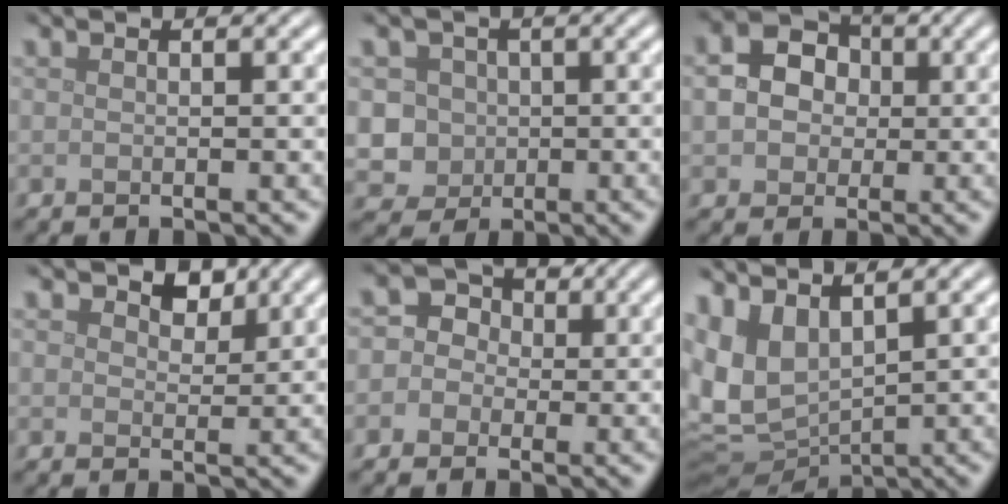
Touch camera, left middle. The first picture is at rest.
{"total": 5.1, "force": [0.0, 4.9, 1.6], "torque": [-0.018, 0.019, -0.009]}
{"total": 5.3, "force": [0.6, 4.4, 2.9], "torque": [-0.056, 0.014, -0.005]}
{"total": 2.1, "force": [1.5, 1.2, 1.0], "torque": [-0.015, -0.004, 0.018]}
{"total": 3.5, "force": [0.2, 3.3, 1.2], "torque": [0.000, 0.017, -0.022]}
{"total": 8.0, "force": [1.7, 5.2, 5.8], "torque": [-0.137, -0.012, 0.049]}